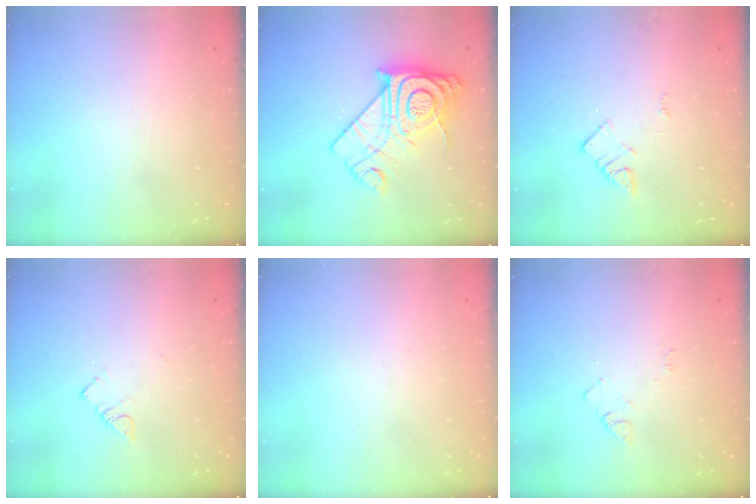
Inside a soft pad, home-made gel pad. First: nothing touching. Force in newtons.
{"total": 17.2, "press": 17.1, "slide": 1.5}
{"total": 3.4, "press": 3.4, "slide": 0.2}
{"total": 2.9, "press": 2.9, "slide": 0.5}
{"total": 1.7, "press": 1.7, "slide": 0.1}
{"total": 4.2, "press": 4.2, "slide": 0.6}